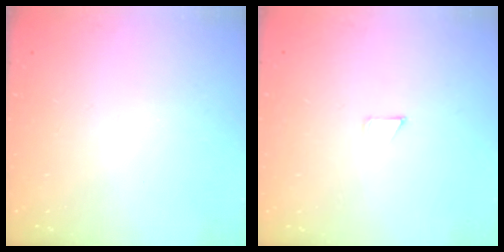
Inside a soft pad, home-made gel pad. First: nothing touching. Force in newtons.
{"total": 2.7, "press": 2.7, "slide": 0.2}